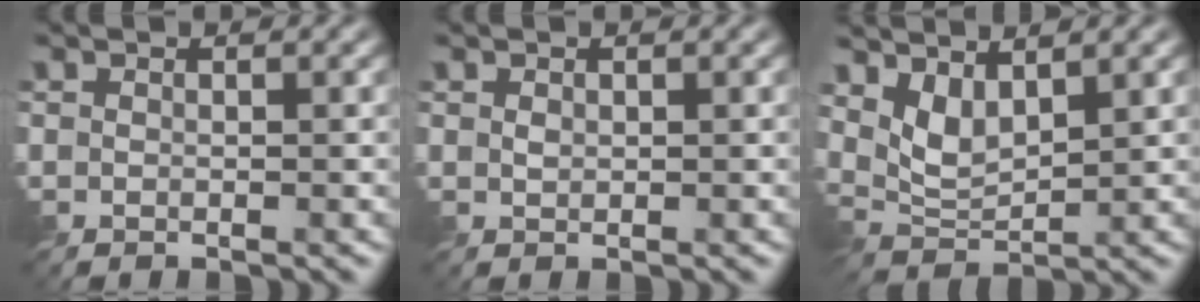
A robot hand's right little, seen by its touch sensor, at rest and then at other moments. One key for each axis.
{"total": 0.5, "fx": 0.1, "fy": 0.4, "fz": 0.4, "tx": -0.010, "ty": -0.002, "tz": 0.003}
{"total": 3.3, "fx": 1.8, "fy": 1.4, "fz": 2.4, "tx": -0.059, "ty": -0.011, "tz": 0.037}